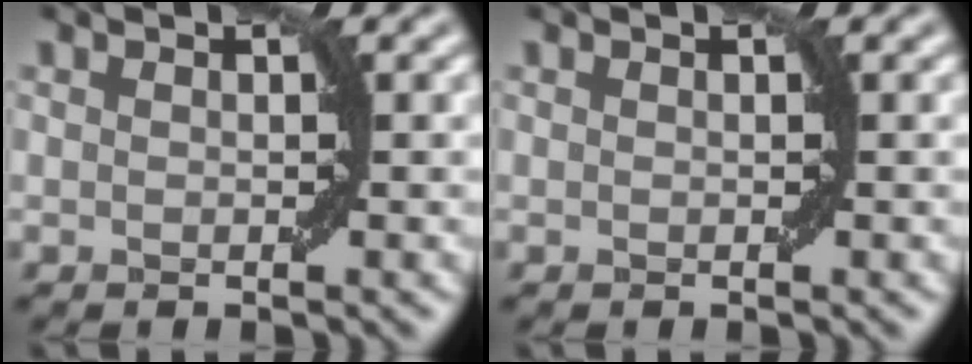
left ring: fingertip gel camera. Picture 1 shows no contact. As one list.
[{"total": 0.0}]